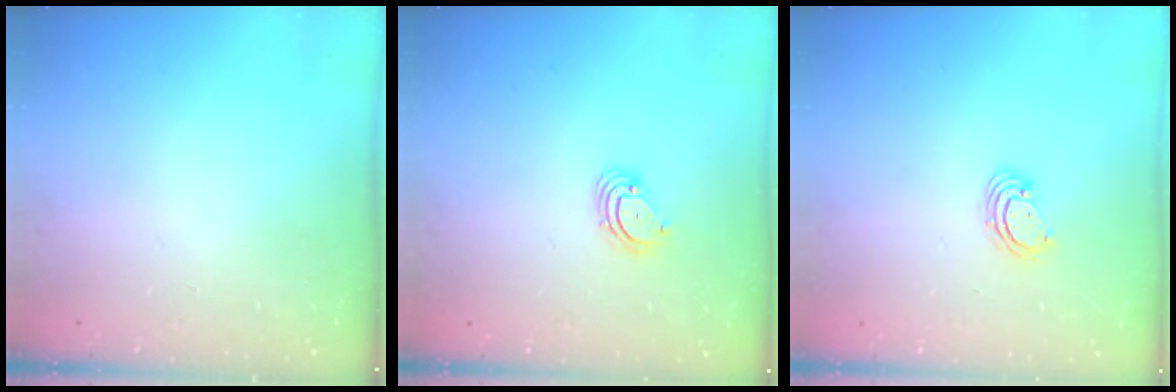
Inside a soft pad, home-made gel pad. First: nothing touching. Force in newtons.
{"total": 3.5, "press": 3.5, "slide": 0.4}
{"total": 3.3, "press": 3.3, "slide": 0.2}